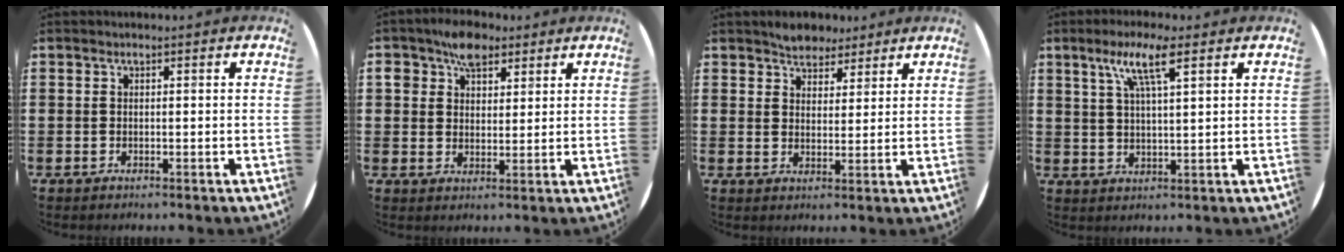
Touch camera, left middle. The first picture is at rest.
{"total": 5.3, "force": [3.8, 3.4, 1.6], "torque": [-0.029, 0.004, 0.067]}
{"total": 3.9, "force": [3.6, 1.6, 0.0], "torque": [-0.012, -0.003, 0.069]}
{"total": 6.9, "force": [3.9, 1.2, 5.5], "torque": [-0.103, 0.005, 0.061]}